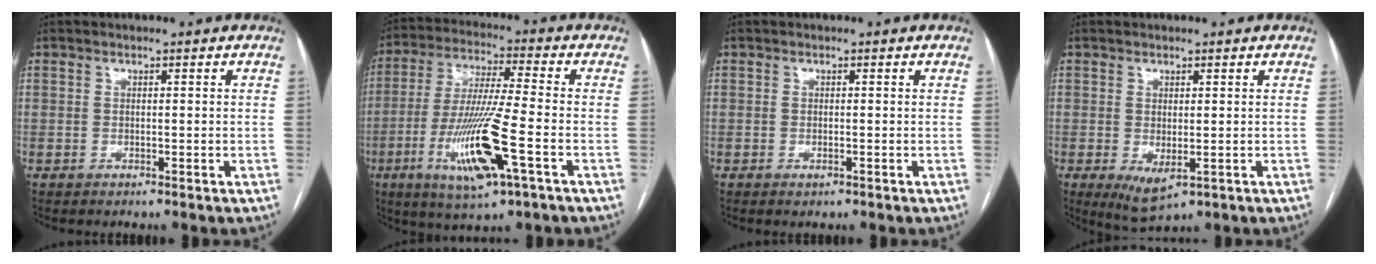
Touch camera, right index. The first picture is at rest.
{"total": 15.1, "force": [-5.3, 1.0, 14.1], "torque": [-0.286, -0.024, -0.095]}
{"total": 0.7, "force": [-0.4, 0.3, 0.5], "torque": [-0.006, -0.002, -0.004]}
{"total": 4.6, "force": [-1.1, 2.0, 4.0], "torque": [-0.066, -0.014, -0.001]}